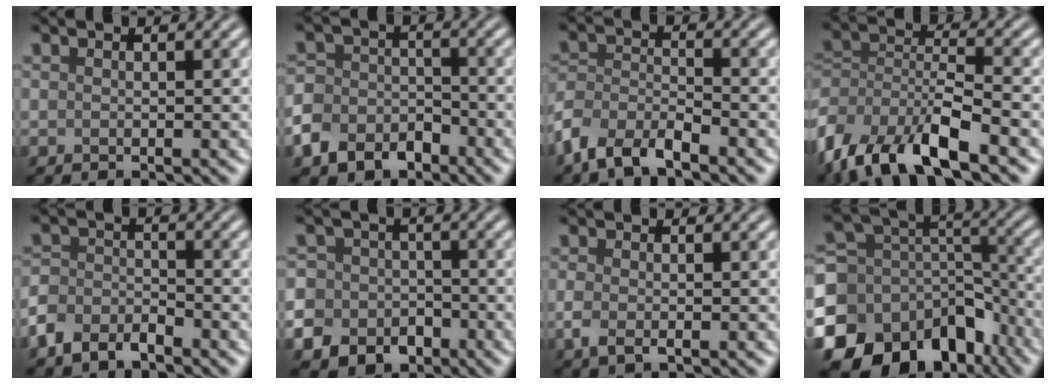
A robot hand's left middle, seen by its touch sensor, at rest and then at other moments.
{"total": 5.1, "force": [-3.3, 3.5, 1.6], "torque": [-0.030, 0.000, -0.071]}
{"total": 5.0, "force": [-3.9, 1.8, 2.5], "torque": [-0.048, -0.002, -0.087]}
{"total": 10.2, "force": [-6.4, 3.9, 6.9], "torque": [-0.134, -0.007, -0.134]}
{"total": 3.6, "force": [-2.6, 1.9, 1.4], "torque": [-0.030, 0.000, -0.062]}
{"total": 9.9, "force": [-4.9, 8.4, 1.7], "torque": [-0.035, -0.035, -0.098]}
{"total": 1.7, "force": [-0.5, 0.9, 1.4], "torque": [-0.033, -0.006, -0.011]}
{"total": 16.0, "force": [-8.9, 11.4, 6.9], "torque": [-0.171, -0.013, -0.137]}